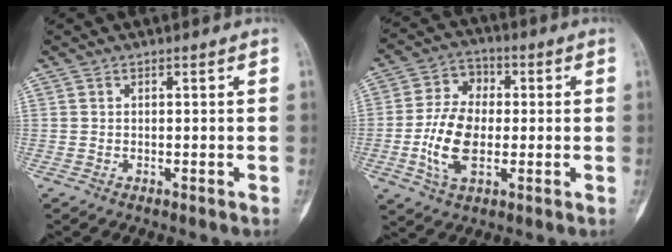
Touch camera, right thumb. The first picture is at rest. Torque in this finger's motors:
{"motor_torque": [0.73, 0.28, 0.61, 0.45, 0.07]}